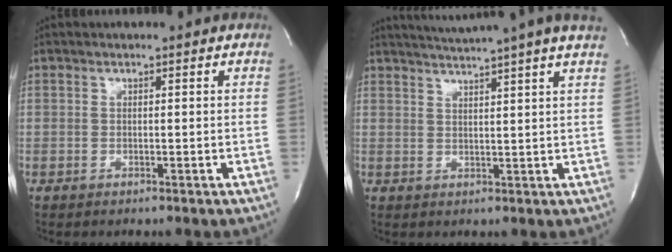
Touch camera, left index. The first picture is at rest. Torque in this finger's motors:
{"motor_torque": [0.74, -0.94, 0.08, 0.06]}